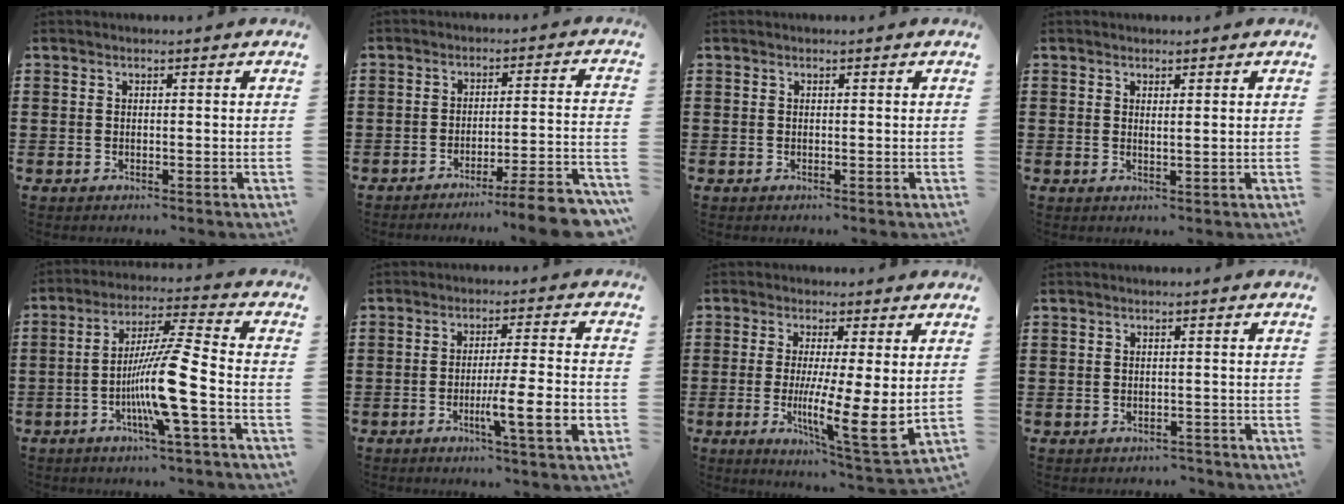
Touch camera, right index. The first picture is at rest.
{"total": 6.6, "force": [-5.5, -0.5, 3.6], "torque": [-0.052, -0.008, -0.105]}
{"total": 0.0}
{"total": 1.2, "force": [1.1, 0.0, 0.5], "torque": [-0.011, 0.000, 0.021]}
{"total": 11.5, "force": [-3.6, -0.1, 10.9], "torque": [-0.219, -0.013, -0.076]}
{"total": 9.0, "force": [-2.9, 0.3, 8.5], "torque": [-0.145, -0.011, -0.050]}
{"total": 9.7, "force": [-0.7, 1.6, 9.5], "torque": [-0.150, -0.026, -0.009]}
{"total": 1.0, "force": [-0.9, 0.5, -0.1], "torque": [-0.002, 0.004, -0.021]}